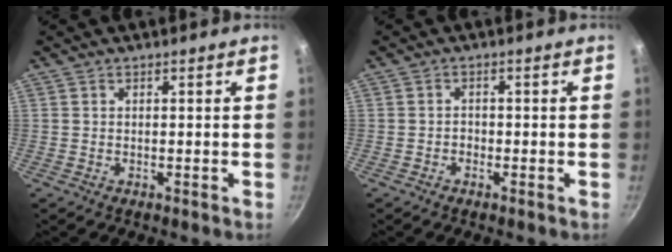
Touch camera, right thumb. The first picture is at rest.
{"total": 1.1, "force": [-0.7, 0.9, 0.3], "torque": [0.000, 0.007, -0.013]}